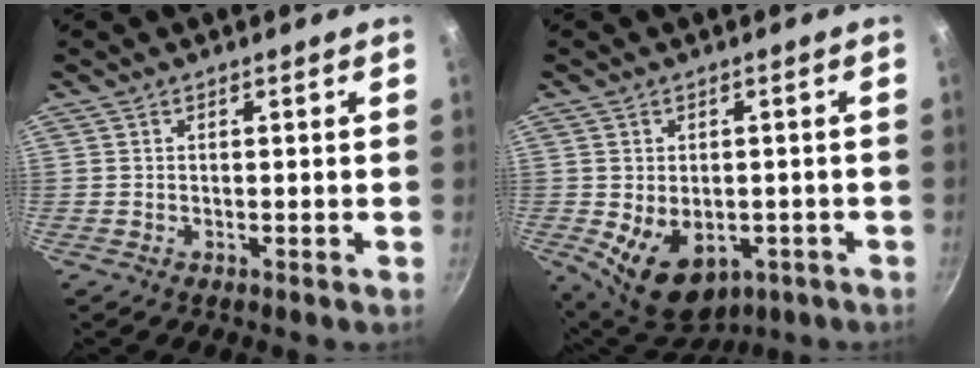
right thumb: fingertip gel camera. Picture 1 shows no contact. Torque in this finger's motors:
{"motor_torque": [-0.29, 0.76, 0.65, 0.60, 0.11]}